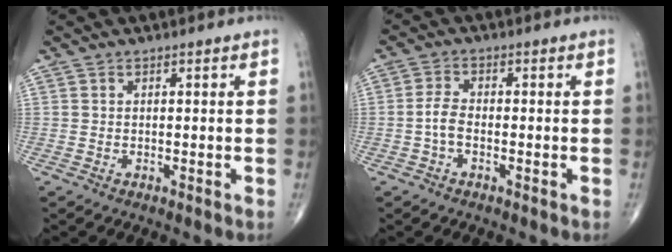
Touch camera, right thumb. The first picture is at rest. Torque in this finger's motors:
{"motor_torque": [-0.05, -0.20, 0.49, -0.03, 0.02]}